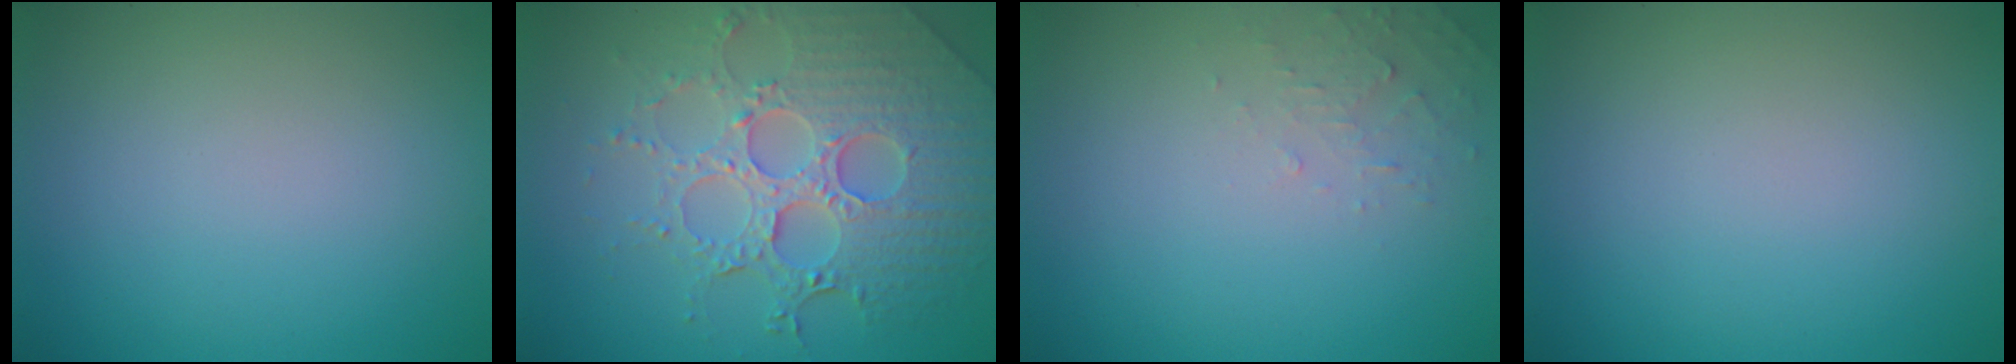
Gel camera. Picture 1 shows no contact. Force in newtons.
{"total": 7.7, "press": 5.7, "slide": 5.2}
{"total": 1.4, "press": 1.4, "slide": 0.2}
{"total": 0.0}